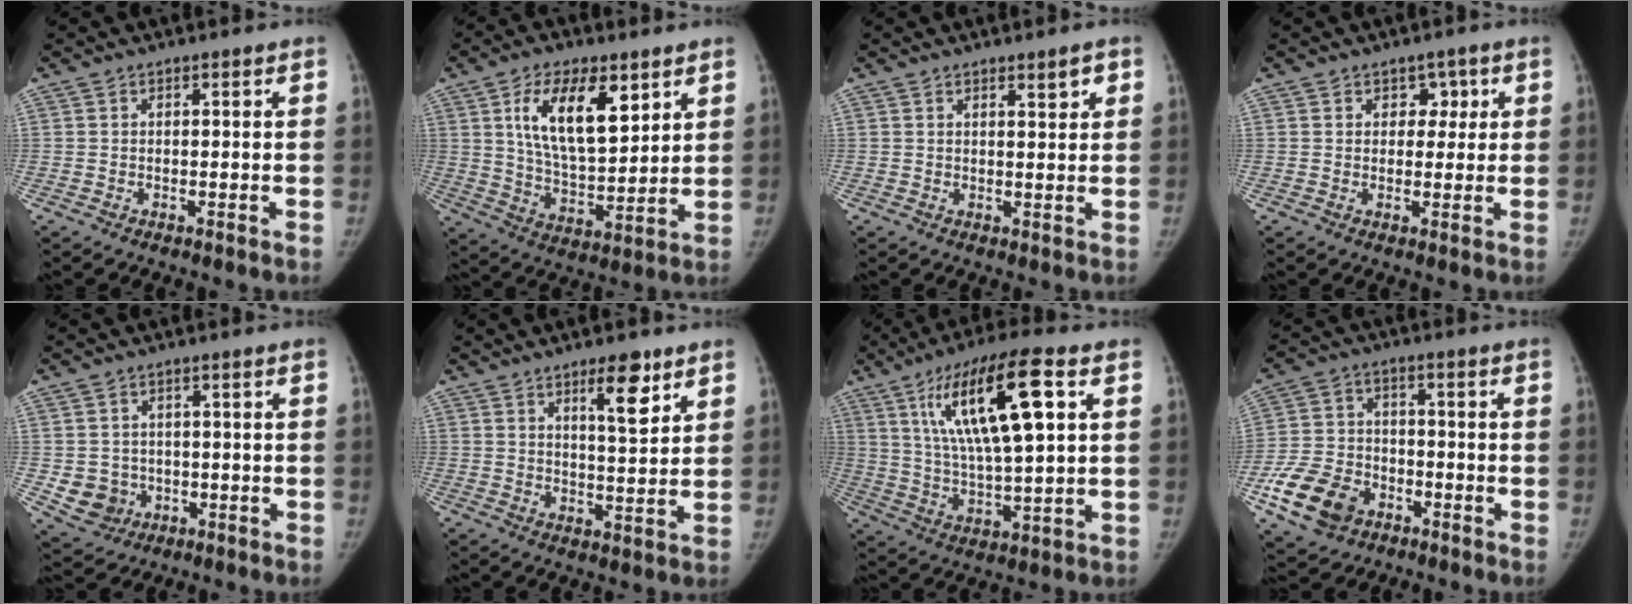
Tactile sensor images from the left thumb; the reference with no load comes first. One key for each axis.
{"total": 15.4, "fx": 6.5, "fy": 7.2, "fz": 12.0, "tx": -0.179, "ty": -0.033, "tz": 0.123}
{"total": 2.5, "fx": 1.5, "fy": 0.8, "fz": 1.8, "tx": -0.016, "ty": -0.009, "tz": 0.021}
{"total": 3.6, "fx": 1.3, "fy": 2.9, "fz": 1.6, "tx": 0.014, "ty": -0.003, "tz": 0.015}
{"total": 6.1, "fx": -1.2, "fy": 5.7, "fz": 1.8, "tx": -0.009, "ty": 0.009, "tz": -0.009}
{"total": 7.4, "fx": 4.4, "fy": 2.1, "fz": 5.6, "tx": -0.071, "ty": -0.031, "tz": 0.068}
{"total": 18.8, "fx": 6.4, "fy": 4.7, "fz": 17.0, "tx": -0.302, "ty": -0.008, "tz": 0.112}
{"total": 13.2, "fx": -6.6, "fy": 9.3, "fz": 6.6, "tx": -0.116, "ty": 0.025, "tz": -0.118}